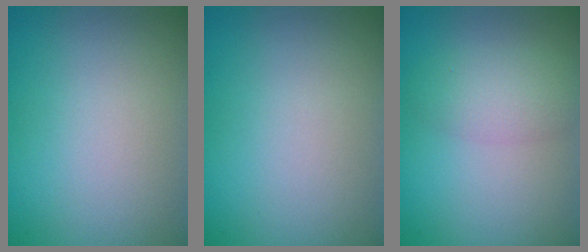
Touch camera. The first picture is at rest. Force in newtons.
{"total": 0.0}
{"total": 2.8, "press": 2.8, "slide": 0.1}